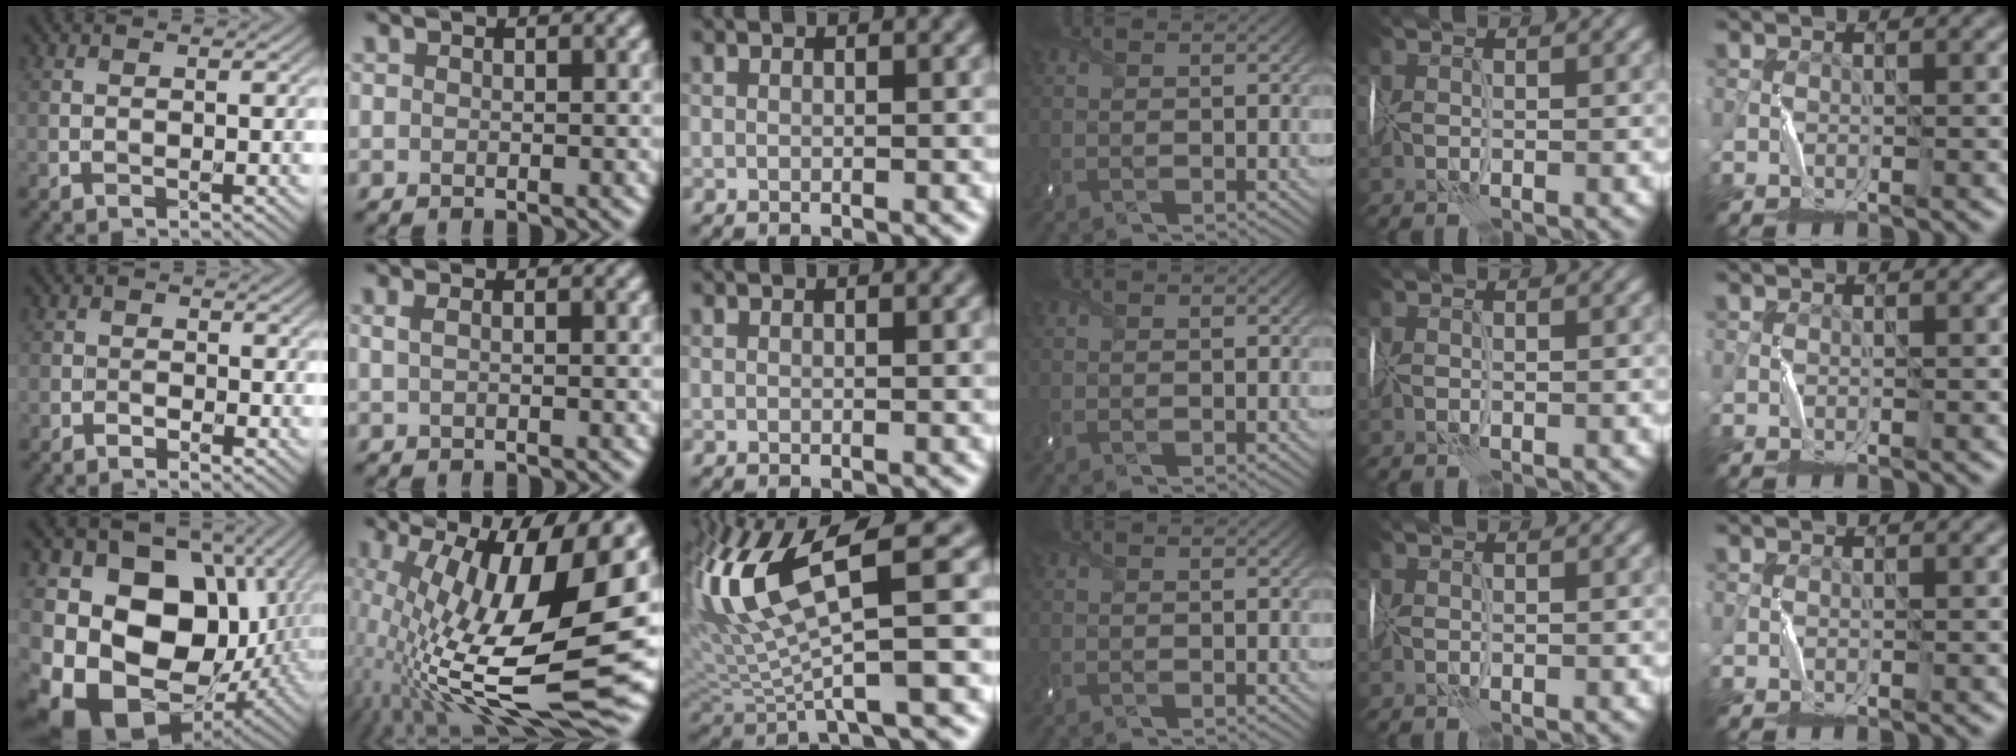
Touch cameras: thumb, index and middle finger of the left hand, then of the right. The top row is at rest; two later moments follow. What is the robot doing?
{"motion": "wrap", "object": "sponge"}